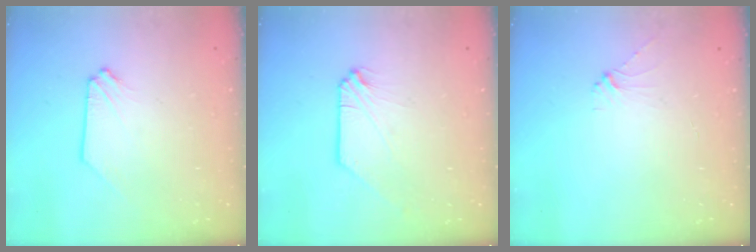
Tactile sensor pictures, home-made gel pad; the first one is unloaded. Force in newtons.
{"total": 0.0}
{"total": 3.3, "press": 3.3, "slide": 0.6}